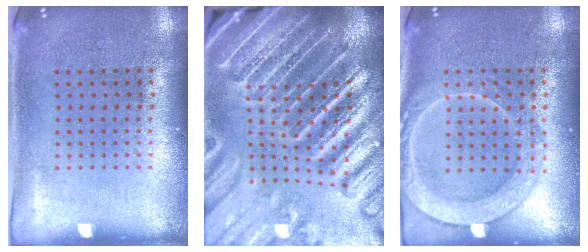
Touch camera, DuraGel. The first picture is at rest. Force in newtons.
{"total": 5.6, "press": 4.9, "slide": 2.8}
{"total": 3.6, "press": 3.5, "slide": 0.6}